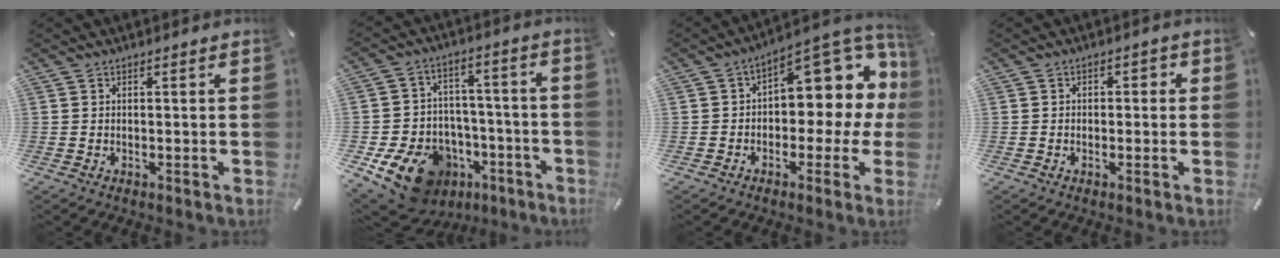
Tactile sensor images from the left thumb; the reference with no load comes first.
{"total": 15.4, "force": [-7.9, 11.3, 6.8], "torque": [-0.100, 0.045, -0.121]}
{"total": 12.4, "force": [5.5, 6.8, 8.8], "torque": [-0.104, -0.056, 0.089]}
{"total": 1.9, "force": [-0.9, 1.4, 1.0], "torque": [-0.018, 0.012, -0.021]}